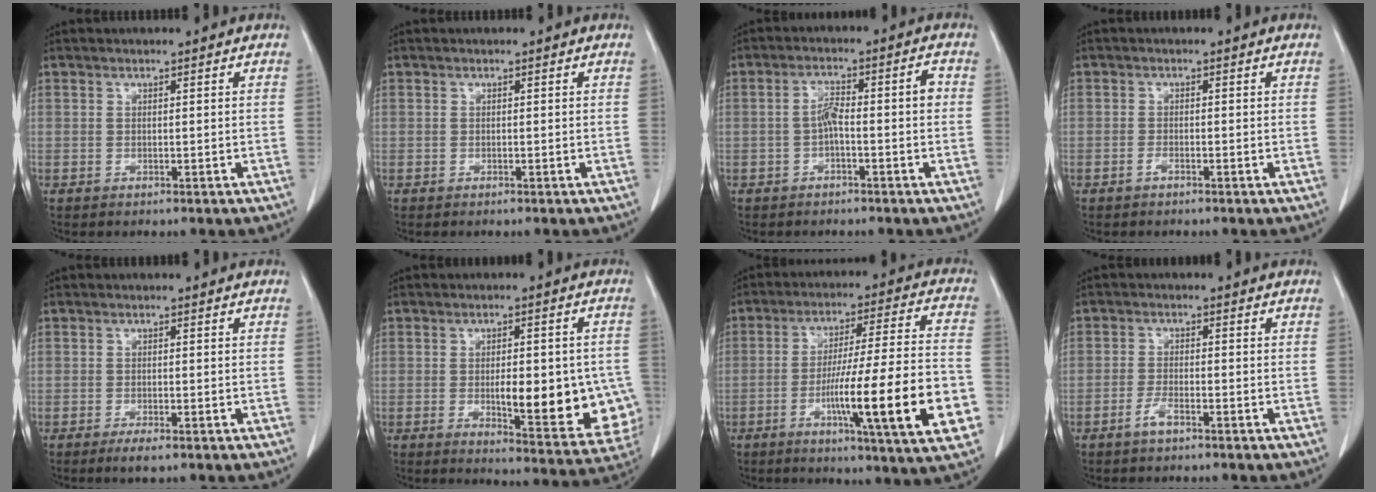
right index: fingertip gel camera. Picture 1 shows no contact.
{"total": 0.0}
{"total": 5.1, "force": [-0.8, 1.1, 4.9], "torque": [-0.087, 0.024, -0.013]}
{"total": 0.8, "force": [-0.6, 0.2, 0.5], "torque": [-0.007, 0.003, -0.011]}
{"total": 2.1, "force": [-1.2, 0.4, 1.7], "torque": [-0.030, -0.003, -0.020]}
{"total": 15.9, "force": [-2.6, 5.2, 14.9], "torque": [-0.140, 0.005, -0.011]}
{"total": 20.5, "force": [-6.1, 0.6, 19.6], "torque": [-0.267, -0.011, -0.091]}
{"total": 2.5, "force": [-1.7, 0.5, 1.7], "torque": [-0.035, 0.002, -0.033]}